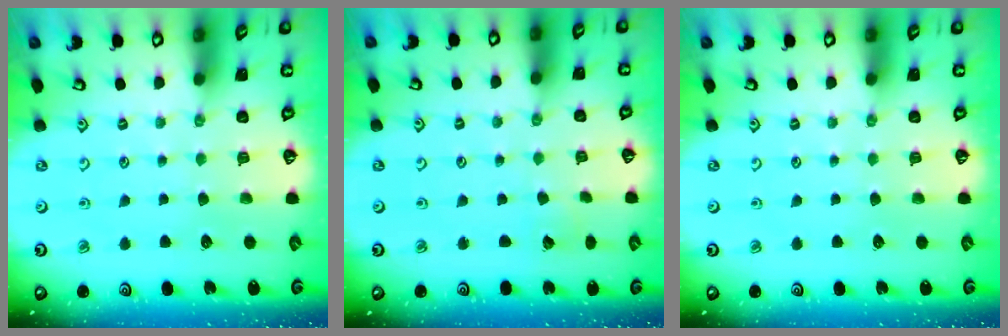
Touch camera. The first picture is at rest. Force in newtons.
{"total": 2.0, "press": 2.0, "slide": 0.1}
{"total": 0.0}